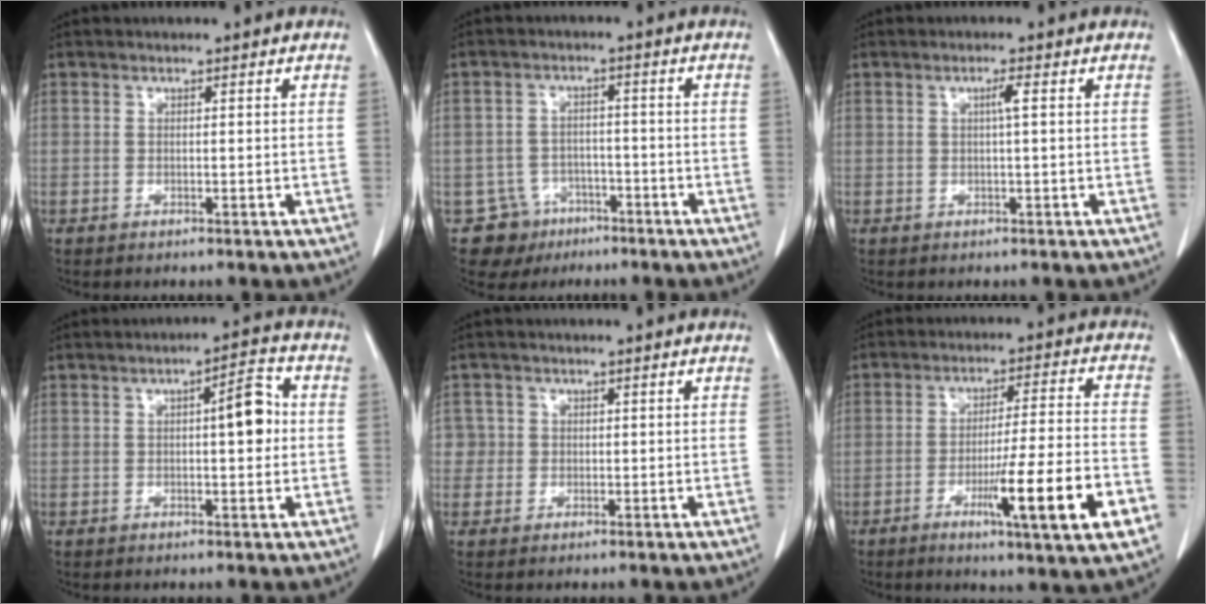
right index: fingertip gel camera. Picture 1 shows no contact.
{"total": 6.3, "force": [-3.6, 5.2, -0.1], "torque": [0.009, 0.011, -0.051]}
{"total": 1.6, "force": [0.3, -0.2, 1.5], "torque": [-0.027, 0.002, 0.004]}
{"total": 5.6, "force": [0.5, 1.4, 5.4], "torque": [-0.075, 0.013, 0.003]}
{"total": 2.2, "force": [0.1, 2.2, -0.2], "torque": [0.023, 0.008, -0.003]}
{"total": 14.4, "force": [-5.6, -0.4, 13.2], "torque": [-0.207, -0.019, -0.087]}